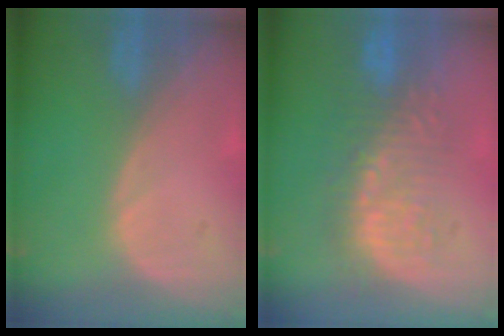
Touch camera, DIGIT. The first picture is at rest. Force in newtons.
{"total": 9.1, "press": 8.7, "slide": 2.6}